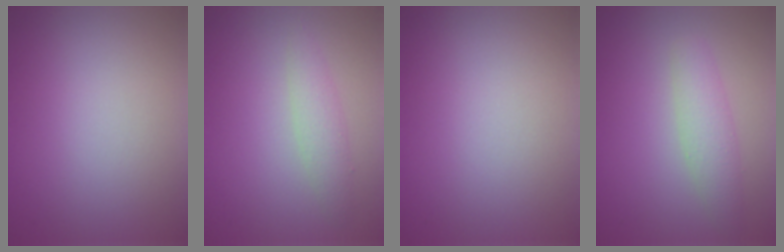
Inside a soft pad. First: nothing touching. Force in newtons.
{"total": 1.9, "press": 1.9, "slide": 0.1}
{"total": 0.0}
{"total": 2.5, "press": 2.5, "slide": 0.1}